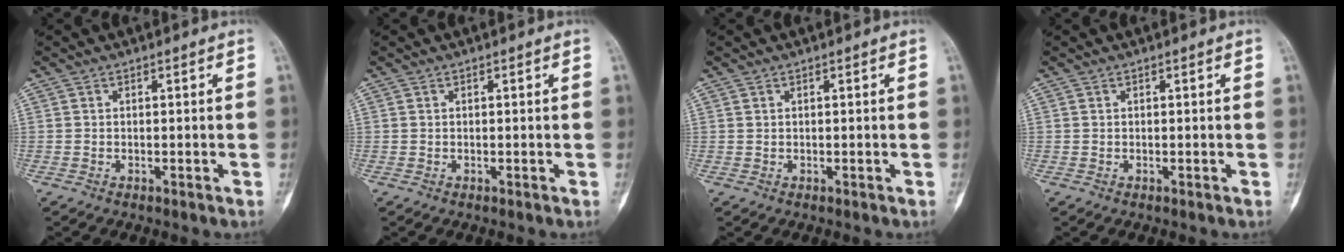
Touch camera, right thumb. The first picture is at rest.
{"total": 0.0}
{"total": 0.0}
{"total": 0.0}